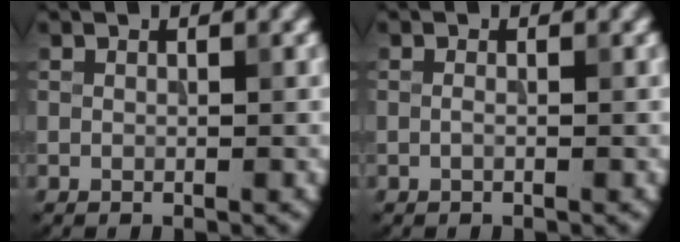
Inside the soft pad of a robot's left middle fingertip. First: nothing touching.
{"total": 0.5, "force": [-0.2, 0.1, 0.4], "torque": [-0.012, -0.001, -0.004]}